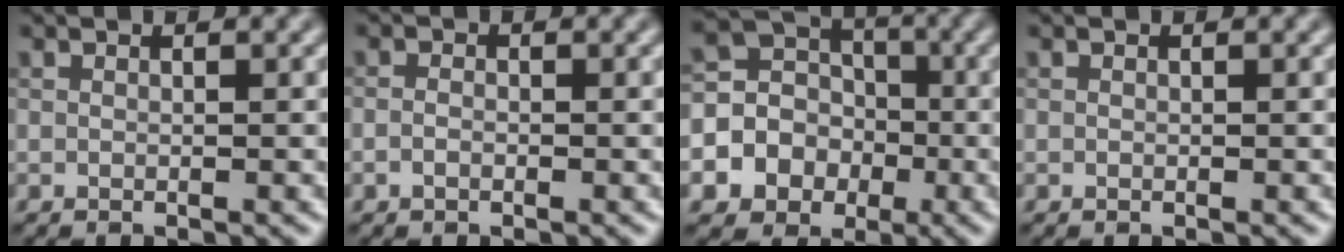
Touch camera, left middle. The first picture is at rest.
{"total": 0.9, "force": [-0.4, 0.6, 0.6], "torque": [-0.013, 0.000, -0.011]}
{"total": 7.3, "force": [-2.2, 6.6, 2.2], "torque": [-0.042, 0.007, -0.056]}
{"total": 0.0}